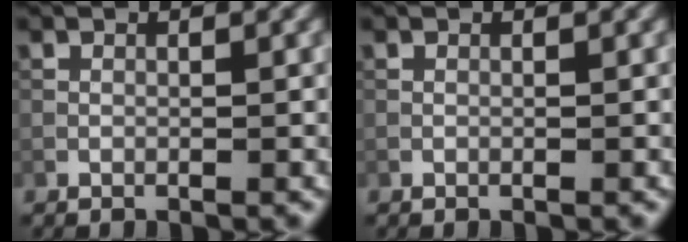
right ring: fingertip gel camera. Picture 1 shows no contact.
{"total": 0.0}